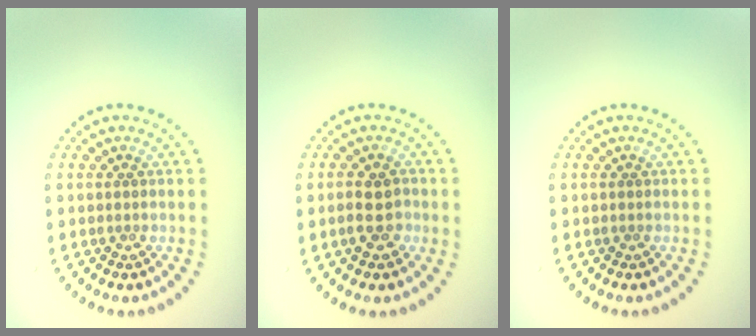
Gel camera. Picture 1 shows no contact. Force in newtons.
{"total": 2.6, "press": 2.6, "slide": 0.3}
{"total": 0.0}